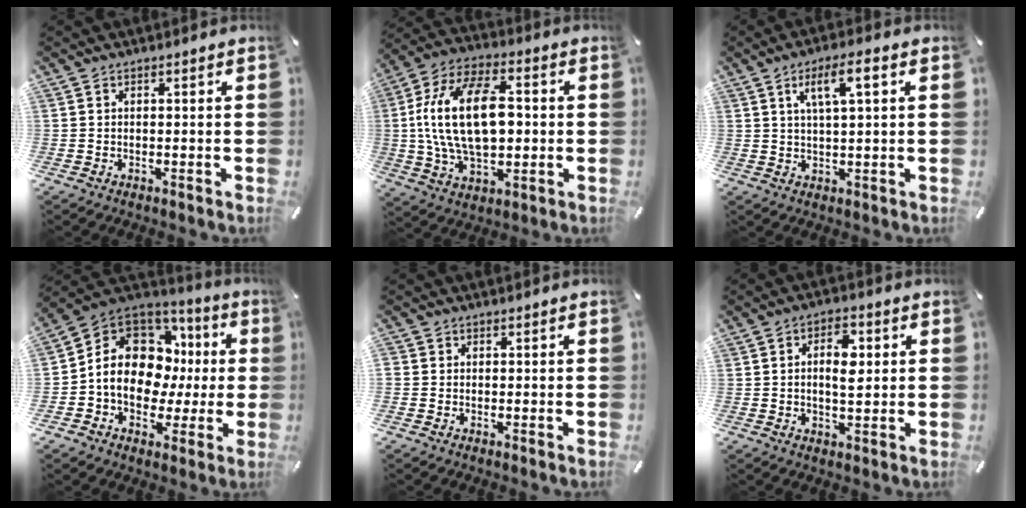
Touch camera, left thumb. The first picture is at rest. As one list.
[{"total": 20.3, "force": [1.0, 12.1, 16.3], "torque": [-0.333, 0.004, 0.011]}, {"total": 7.1, "force": [2.7, 1.6, 6.4], "torque": [-0.122, 0.000, 0.042]}, {"total": 14.0, "force": [0.8, 11.3, 8.1], "torque": [-0.159, -0.014, 0.019]}, {"total": 0.8, "force": [-0.2, 0.8, 0.1], "torque": [0.000, 0.005, -0.007]}, {"total": 6.7, "force": [0.9, 3.7, 5.5], "torque": [-0.077, 0.000, 0.009]}]